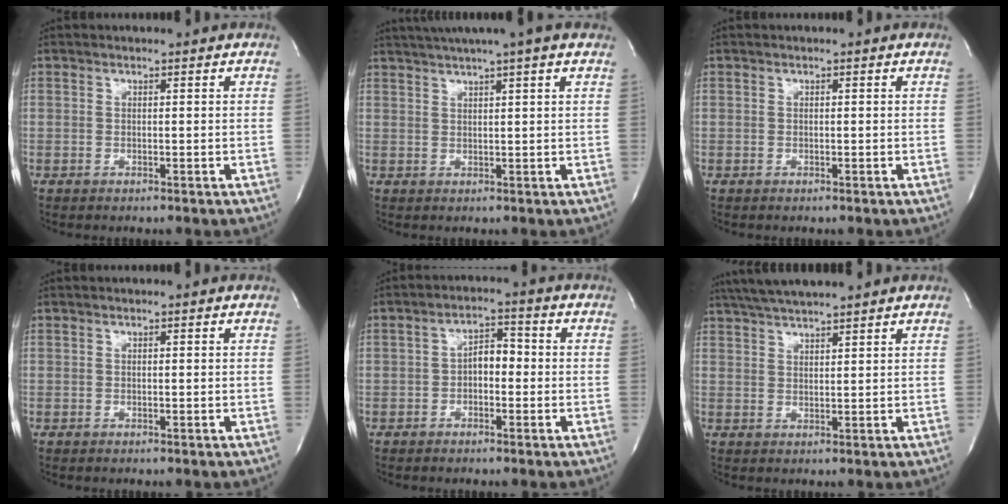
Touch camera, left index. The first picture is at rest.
{"total": 8.1, "force": [6.1, -0.8, 5.2], "torque": [-0.091, 0.026, 0.079]}
{"total": 0.0}
{"total": 0.0}
{"total": 4.1, "force": [-0.7, 2.1, 3.4], "torque": [-0.052, 0.020, -0.018]}
{"total": 6.9, "force": [6.0, -0.2, 3.4], "torque": [-0.063, 0.021, 0.102]}